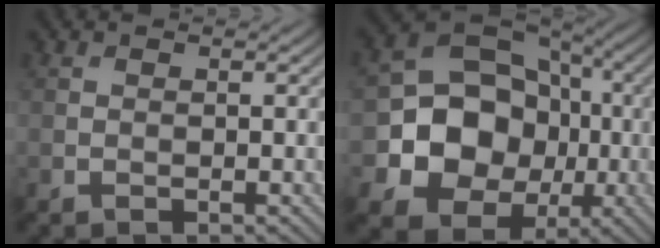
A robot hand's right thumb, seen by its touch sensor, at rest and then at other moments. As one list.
[{"total": 13.5, "force": [-2.3, 11.4, 6.8], "torque": [-0.143, -0.015, -0.057]}]